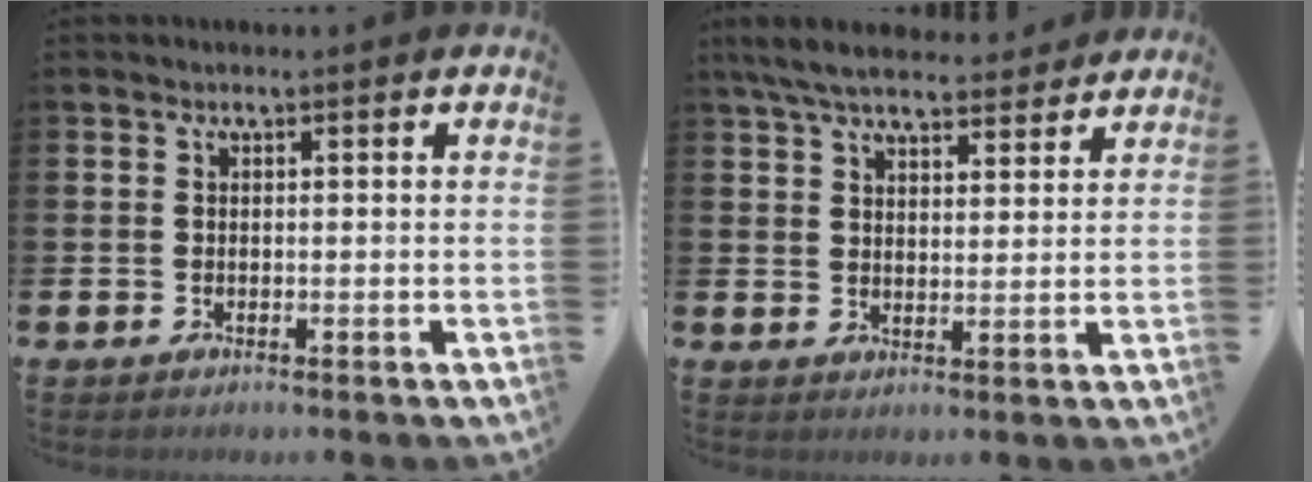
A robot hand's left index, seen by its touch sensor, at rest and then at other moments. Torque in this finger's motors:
{"motor_torque": [1.07, -1.07, 0.37, 0.22]}